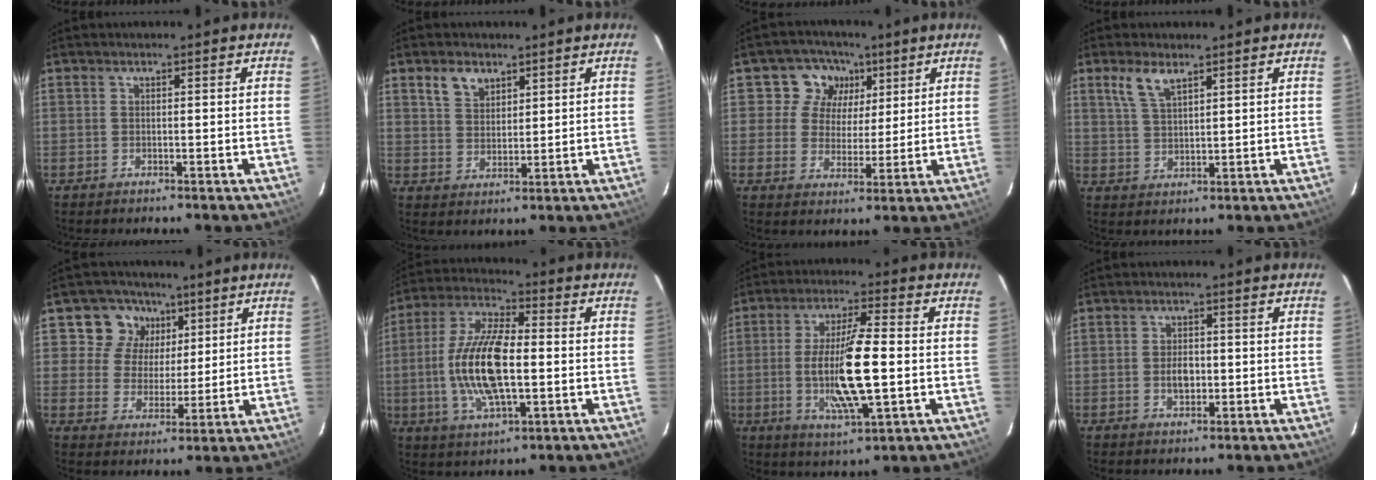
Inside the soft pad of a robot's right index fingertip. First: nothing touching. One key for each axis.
{"total": 5.2, "fx": 3.2, "fy": 3.2, "fz": 2.5, "tx": -0.046, "ty": 0.011, "tz": 0.063}
{"total": 8.1, "fx": 3.4, "fy": 7.2, "fz": 1.5, "tx": -0.022, "ty": 0.006, "tz": 0.050}
{"total": 5.2, "fx": 3.3, "fy": 1.9, "fz": 3.5, "tx": -0.071, "ty": 0.005, "tz": 0.070}
{"total": 8.5, "fx": 4.1, "fy": 7.4, "fz": 1.3, "tx": -0.026, "ty": 0.008, "tz": 0.066}
{"total": 15.6, "fx": -1.7, "fy": 5.8, "fz": 14.4, "tx": -0.297, "ty": 0.002, "tz": -0.034}
{"total": 13.8, "fx": -1.9, "fy": 2.5, "fz": 13.5, "tx": -0.256, "ty": -0.012, "tz": -0.032}
{"total": 3.5, "fx": -0.6, "fy": 2.3, "fz": 2.6, "tx": -0.046, "ty": 0.002, "tz": -0.008}